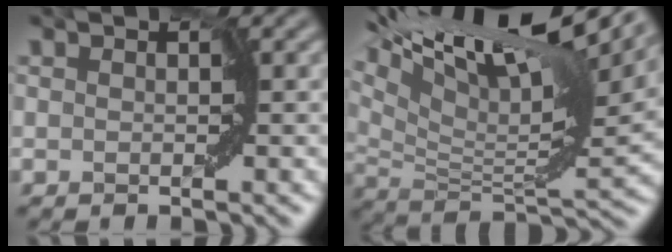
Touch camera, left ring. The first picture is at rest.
{"total": 15.3, "force": [10.7, 4.0, 10.1], "torque": [-0.200, 0.023, 0.187]}